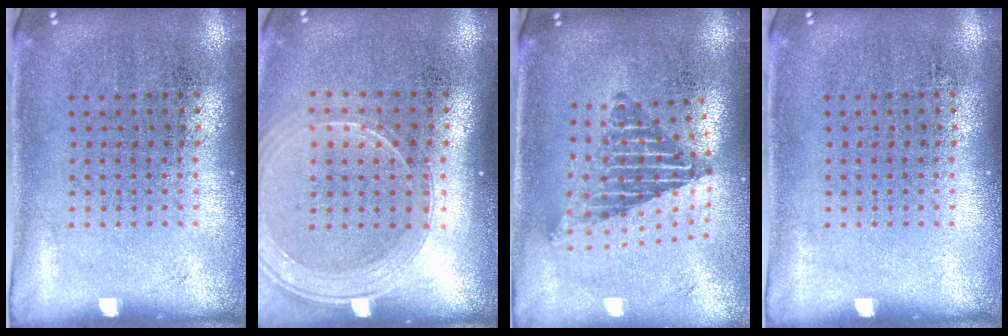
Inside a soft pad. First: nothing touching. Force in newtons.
{"total": 1.9, "press": 1.7, "slide": 0.8}
{"total": 2.1, "press": 1.6, "slide": 1.4}
{"total": 0.0}